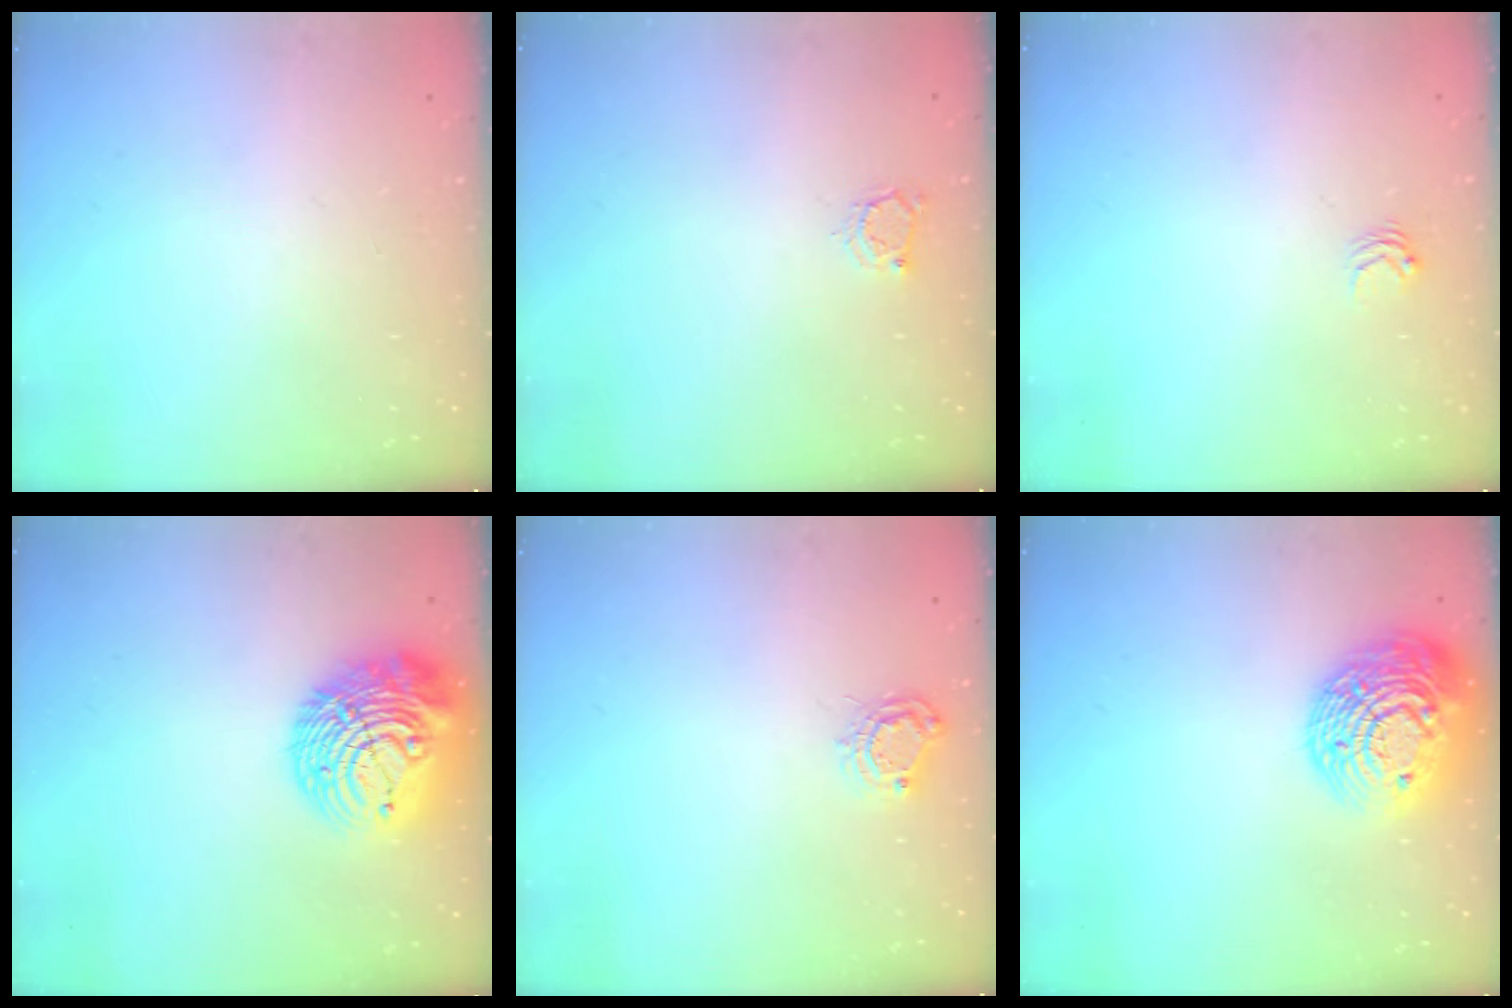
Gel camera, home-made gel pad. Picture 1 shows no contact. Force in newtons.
{"total": 2.9, "press": 2.9, "slide": 0.4}
{"total": 2.9, "press": 2.8, "slide": 0.4}
{"total": 16.6, "press": 16.5, "slide": 2.4}
{"total": 5.9, "press": 5.9, "slide": 0.4}
{"total": 19.7, "press": 19.7, "slide": 1.1}